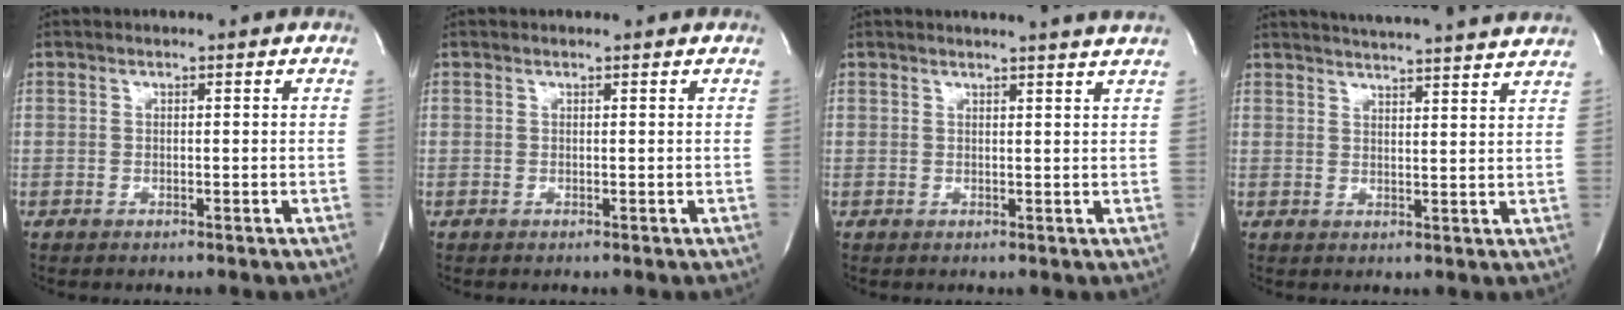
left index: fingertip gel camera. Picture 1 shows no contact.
{"total": 0.9, "force": [0.9, 0.2, 0.1], "torque": [-0.011, 0.005, 0.008]}
{"total": 6.5, "force": [6.1, -1.1, 2.0], "torque": [-0.024, -0.006, 0.054]}
{"total": 18.5, "force": [17.4, 0.1, 6.4], "torque": [-0.101, -0.011, 0.220]}